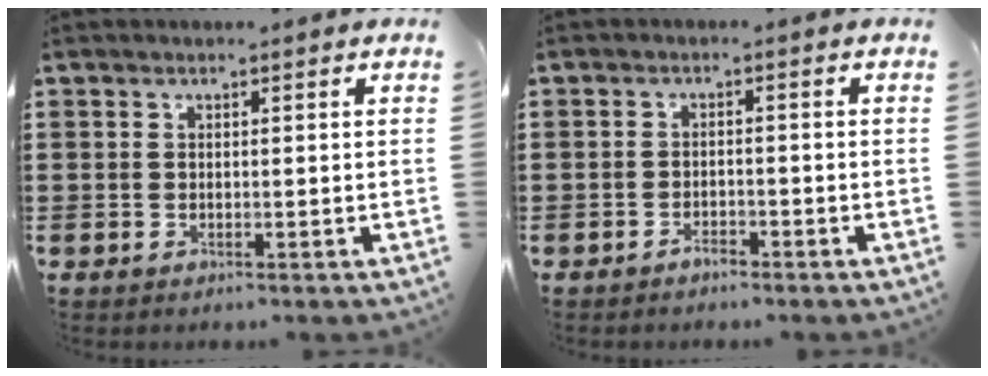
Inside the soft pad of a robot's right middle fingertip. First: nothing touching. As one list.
[{"total": 1.6, "force": [-1.5, 0.4, 0.5], "torque": [-0.015, -0.002, -0.029]}]